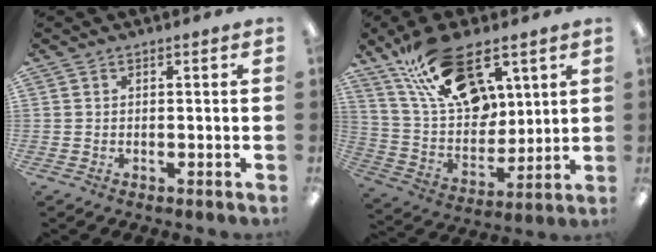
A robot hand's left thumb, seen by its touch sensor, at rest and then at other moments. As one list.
[{"total": 21.1, "force": [12.6, 11.2, 12.6], "torque": [-0.228, -0.049, 0.229]}]